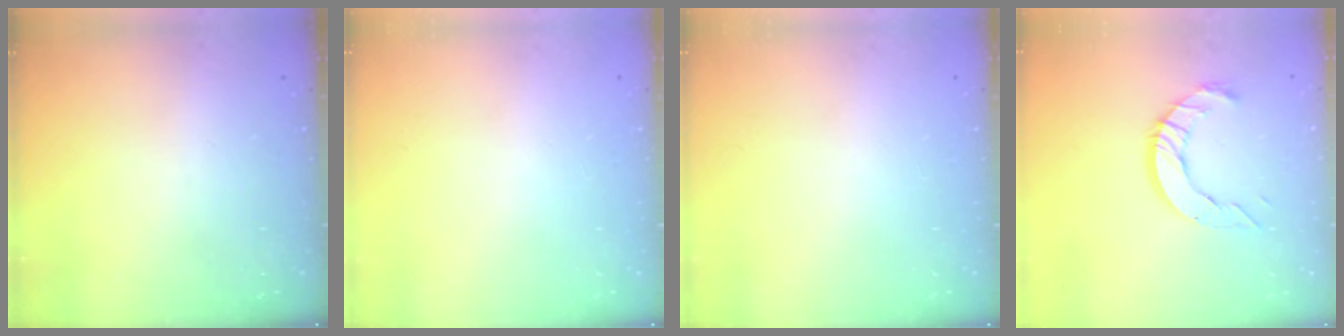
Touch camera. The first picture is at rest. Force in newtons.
{"total": 0.0}
{"total": 0.0}
{"total": 9.7, "press": 9.6, "slide": 0.9}